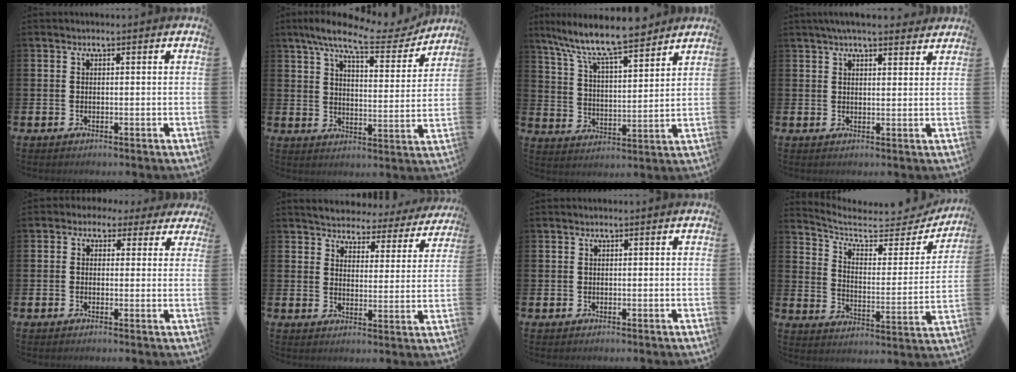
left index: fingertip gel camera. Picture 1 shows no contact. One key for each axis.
{"total": 9.8, "fx": 8.4, "fy": 2.0, "fz": 4.6, "tx": -0.096, "ty": -0.042, "tz": 0.142}
{"total": 9.6, "fx": 8.7, "fy": 1.2, "fz": 4.0, "tx": -0.109, "ty": -0.052, "tz": 0.151}
{"total": 4.1, "fx": 3.7, "fy": 0.6, "fz": 1.4, "tx": -0.031, "ty": -0.011, "tz": 0.067}
{"total": 1.7, "fx": 0.4, "fy": 1.6, "fz": 0.3, "tx": -0.014, "ty": 0.003, "tz": 0.000}
{"total": 3.9, "fx": 3.8, "fy": 0.9, "fz": -0.1, "tx": -0.020, "ty": -0.035, "tz": 0.060}
{"total": 0.0}
{"total": 6.7, "fx": 5.7, "fy": 2.5, "fz": 2.4, "tx": -0.064, "ty": -0.046, "tz": 0.088}